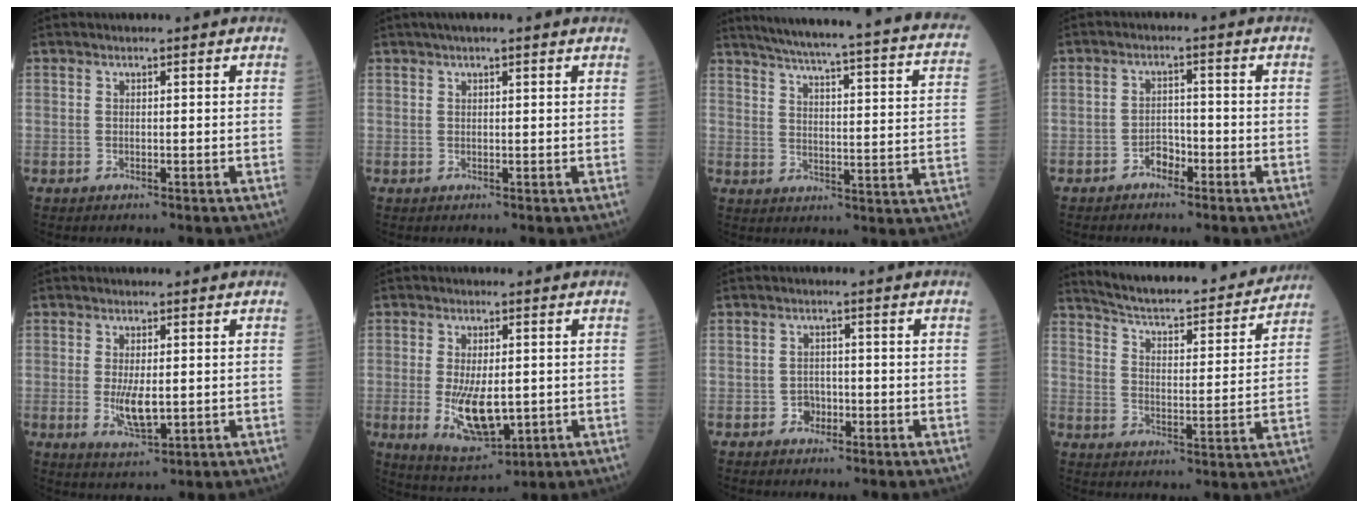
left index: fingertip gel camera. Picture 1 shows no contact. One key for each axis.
{"total": 3.2, "fx": 2.4, "fy": 0.1, "fz": 2.2, "tx": -0.030, "ty": 0.026, "tz": 0.034}
{"total": 25.9, "fx": 21.3, "fy": 1.5, "fz": 14.6, "tx": -0.215, "ty": -0.032, "tz": 0.253}
{"total": 2.4, "fx": -1.7, "fy": 1.3, "fz": 1.0, "tx": -0.014, "ty": 0.005, "tz": -0.032}
{"total": 4.9, "fx": -0.3, "fy": 1.7, "fz": 4.6, "tx": -0.093, "ty": -0.011, "tz": 0.002}
{"total": 9.2, "fx": -1.2, "fy": 3.8, "fz": 8.2, "tx": -0.158, "ty": -0.020, "tz": -0.008}
{"total": 2.1, "fx": -1.1, "fy": 1.6, "fz": 0.8, "tx": -0.012, "ty": 0.006, "tz": -0.020}
{"total": 20.6, "fx": 19.2, "fy": 3.0, "fz": 7.0, "tx": -0.102, "ty": -0.022, "tz": 0.255}